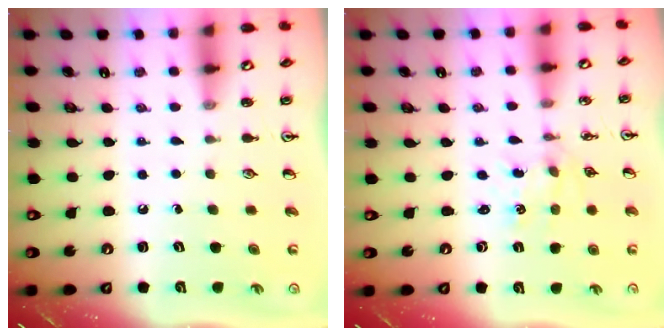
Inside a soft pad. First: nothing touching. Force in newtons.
{"total": 1.0, "press": 0.9, "slide": 0.2}